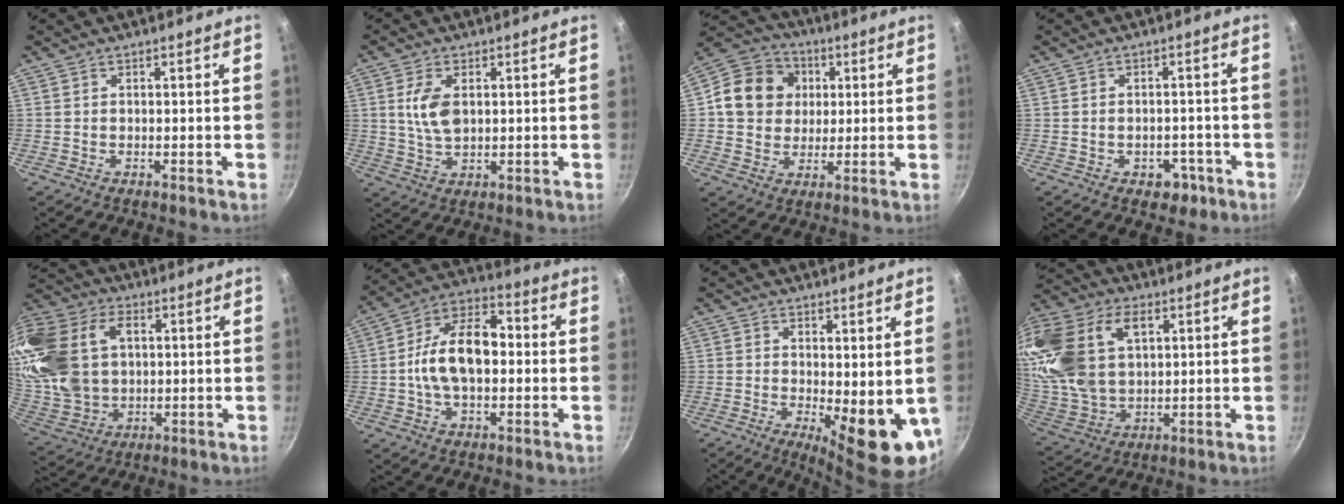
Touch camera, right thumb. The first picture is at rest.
{"total": 6.9, "force": [1.4, 3.9, 5.5], "torque": [-0.102, -0.005, 0.029]}
{"total": 13.1, "force": [2.5, 11.6, 5.7], "torque": [-0.074, 0.016, 0.032]}
{"total": 4.5, "force": [-2.1, 3.1, 2.5], "torque": [-0.014, 0.017, -0.019]}
{"total": 26.0, "force": [5.5, 18.6, 17.3], "torque": [-0.378, 0.014, 0.111]}
{"total": 14.7, "force": [-0.4, 8.7, 11.8], "torque": [-0.180, 0.039, -0.023]}
{"total": 10.6, "force": [-0.4, 4.0, 9.8], "torque": [-0.112, -0.017, 0.006]}
{"total": 25.8, "force": [8.4, 16.8, 17.7], "torque": [-0.388, 0.009, 0.162]}